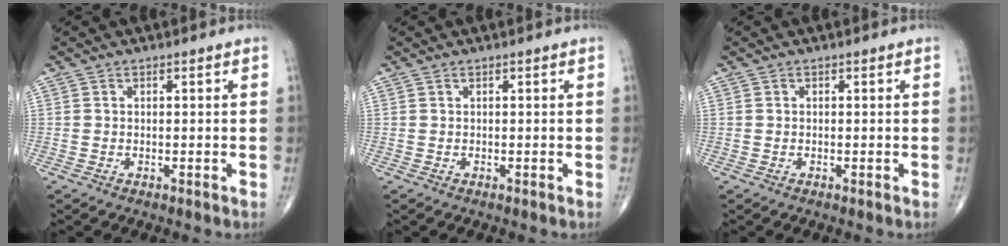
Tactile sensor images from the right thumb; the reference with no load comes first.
{"total": 0.0}
{"total": 0.0}